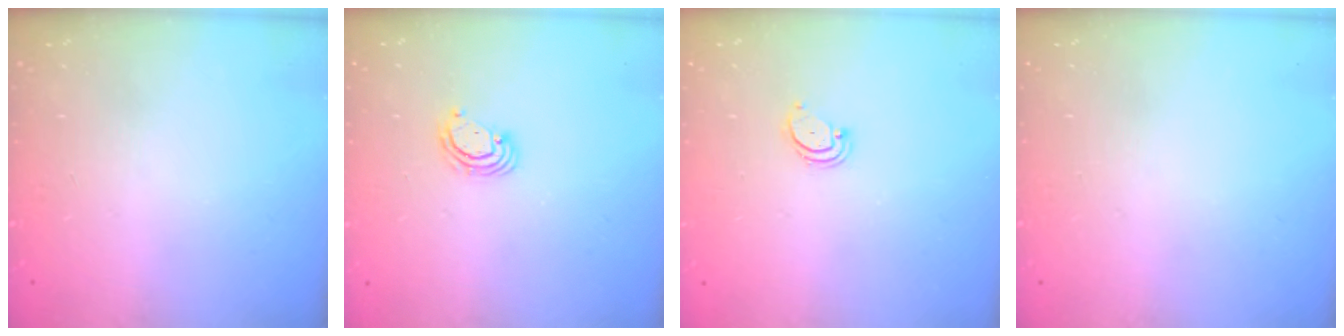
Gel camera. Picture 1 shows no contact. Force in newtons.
{"total": 2.8, "press": 2.8, "slide": 0.3}
{"total": 2.2, "press": 2.2, "slide": 0.3}
{"total": 0.0}